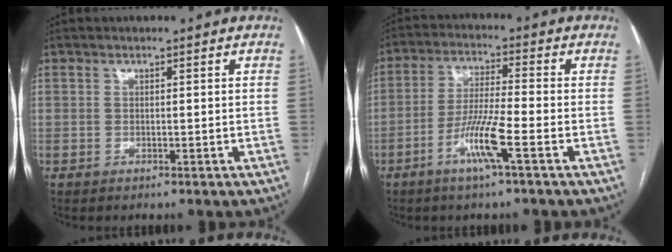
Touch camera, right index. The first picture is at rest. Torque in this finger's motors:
{"motor_torque": [0.26, -0.28, 0.26, 0.11]}